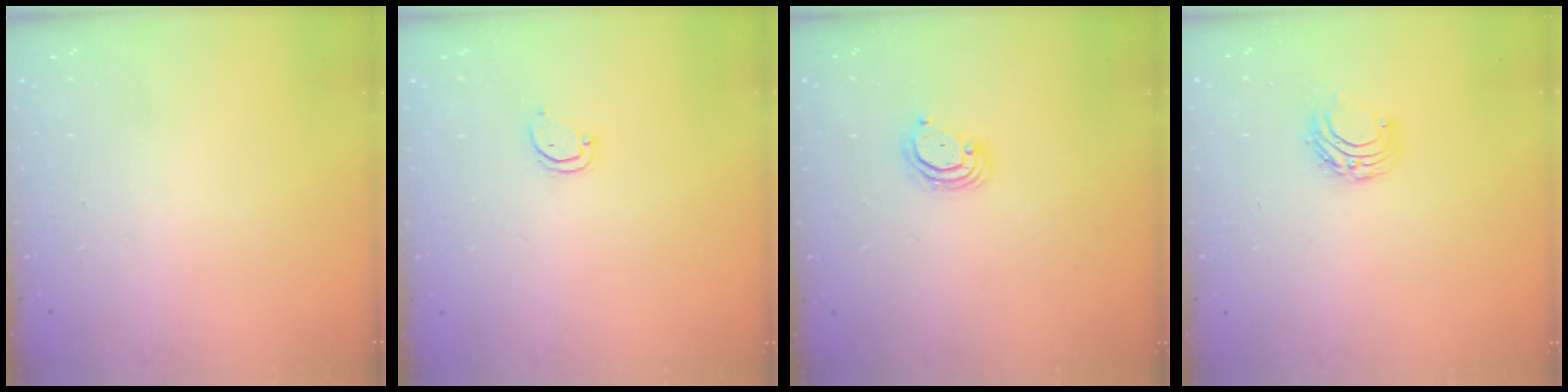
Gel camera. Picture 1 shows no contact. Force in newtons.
{"total": 2.6, "press": 2.6, "slide": 0.3}
{"total": 3.0, "press": 2.9, "slide": 0.3}
{"total": 5.9, "press": 5.8, "slide": 0.7}